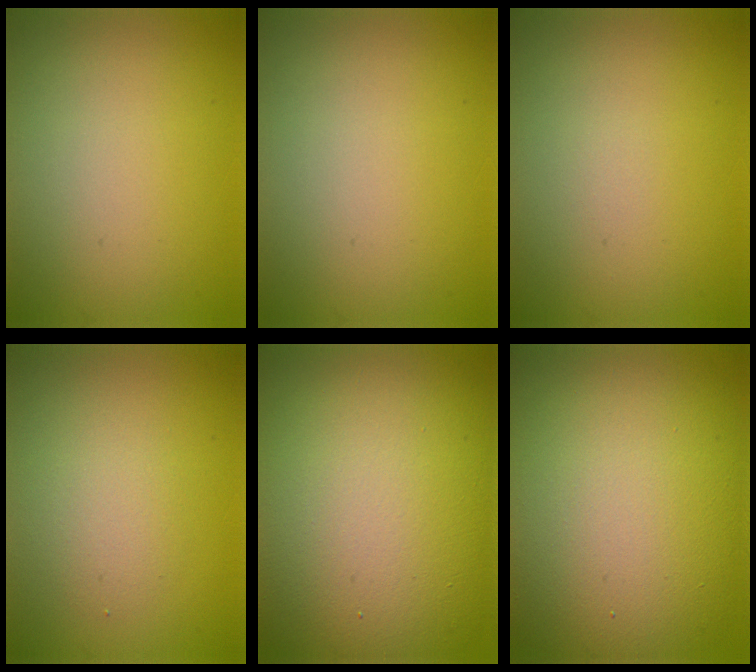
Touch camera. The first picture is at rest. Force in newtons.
{"total": 0.0}
{"total": 0.0}
{"total": 2.2, "press": 2.2, "slide": 0.1}
{"total": 19.8, "press": 19.7, "slide": 1.1}
{"total": 16.5, "press": 16.4, "slide": 1.1}